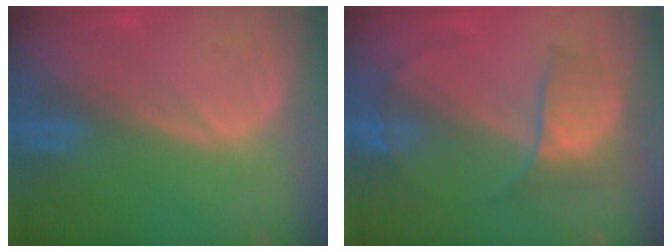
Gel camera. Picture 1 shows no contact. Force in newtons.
{"total": 6.2, "press": 6.1, "slide": 0.9}